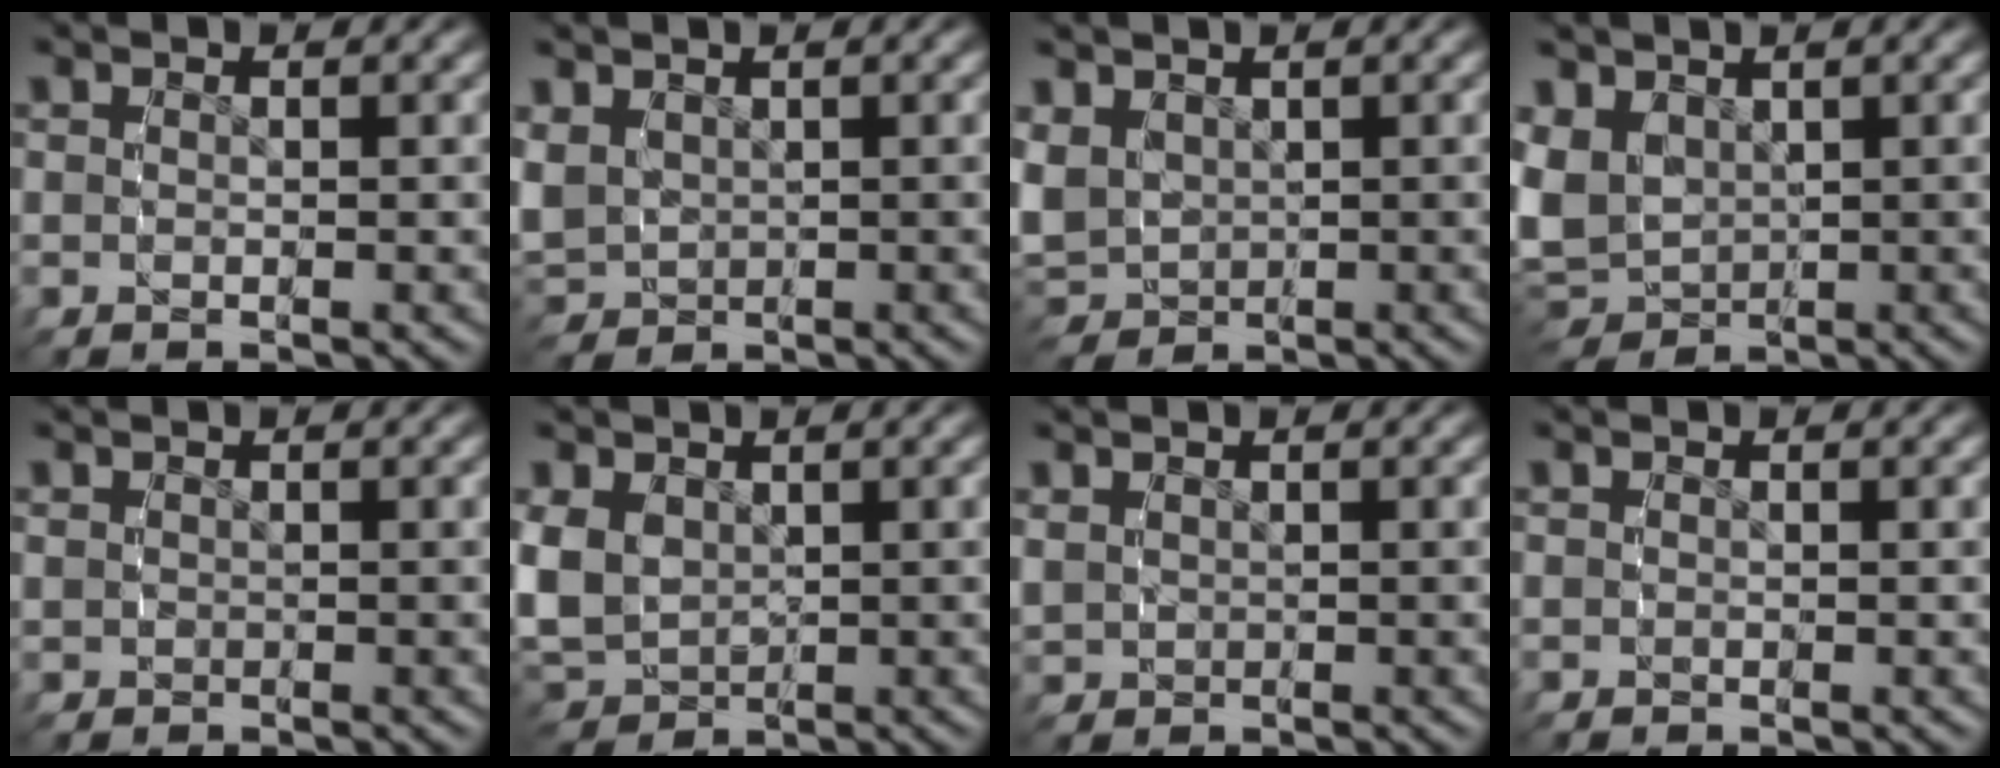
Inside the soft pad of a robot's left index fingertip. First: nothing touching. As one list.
[{"total": 4.0, "force": [0.5, 3.6, 1.7], "torque": [-0.059, -0.008, 0.018]}, {"total": 5.1, "force": [0.4, 4.6, 2.2], "torque": [-0.079, -0.018, 0.018]}, {"total": 6.4, "force": [0.2, 5.6, 3.0], "torque": [-0.104, -0.035, 0.018]}, {"total": 0.8, "force": [0.0, 0.8, 0.3], "torque": [-0.004, 0.000, 0.003]}, {"total": 6.0, "force": [0.1, 5.3, 2.8], "torque": [-0.092, -0.023, 0.015]}, {"total": 1.5, "force": [0.4, 1.4, 0.6], "torque": [-0.014, -0.001, 0.012]}, {"total": 0.0}]